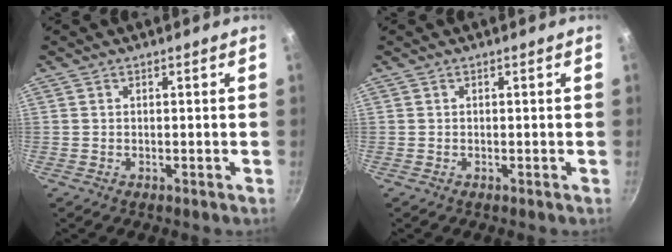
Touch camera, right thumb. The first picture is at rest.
{"total": 0.0}